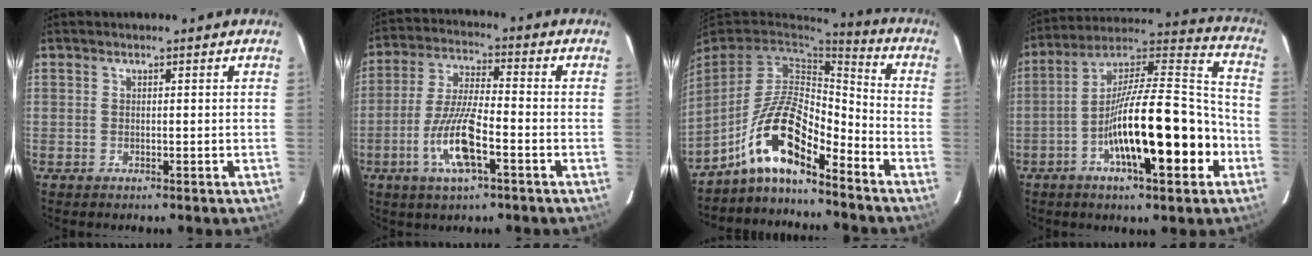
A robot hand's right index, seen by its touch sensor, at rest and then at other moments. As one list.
[{"total": 10.6, "force": [-4.1, 1.9, 9.6], "torque": [-0.193, -0.006, -0.077]}, {"total": 11.7, "force": [-8.4, 2.8, 7.7], "torque": [-0.153, 0.027, -0.154]}, {"total": 20.5, "force": [-6.4, 3.9, 19.1], "torque": [-0.319, 0.011, -0.101]}]